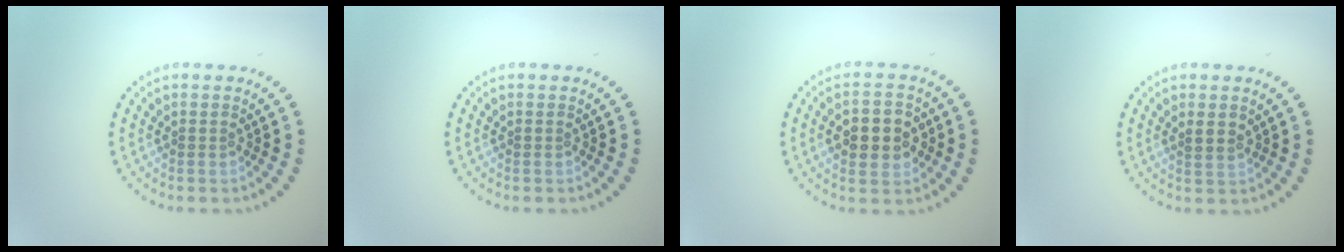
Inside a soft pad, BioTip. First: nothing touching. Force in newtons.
{"total": 0.0}
{"total": 4.7, "press": 4.7, "slide": 0.3}
{"total": 1.0, "press": 0.8, "slide": 0.5}